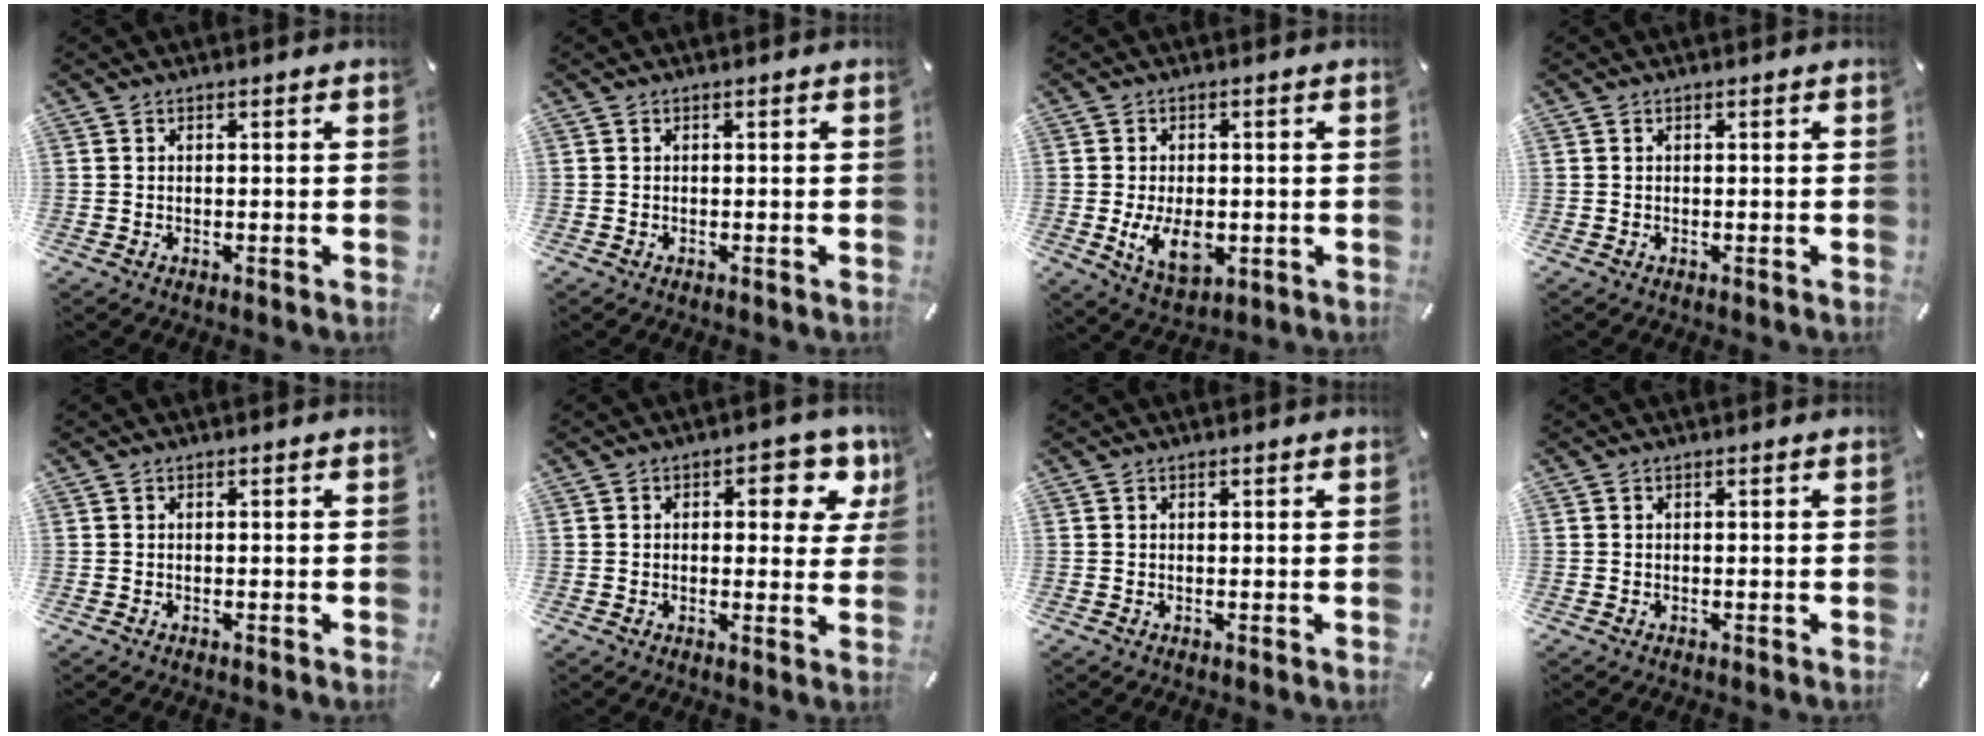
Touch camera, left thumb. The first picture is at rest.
{"total": 0.0}
{"total": 8.8, "force": [-1.3, 5.4, 6.8], "torque": [-0.127, -0.012, -0.025]}
{"total": 0.0}
{"total": 0.0}
{"total": 7.9, "force": [3.2, 4.1, 5.9], "torque": [-0.066, -0.015, 0.046]}
{"total": 0.0}
{"total": 0.0}